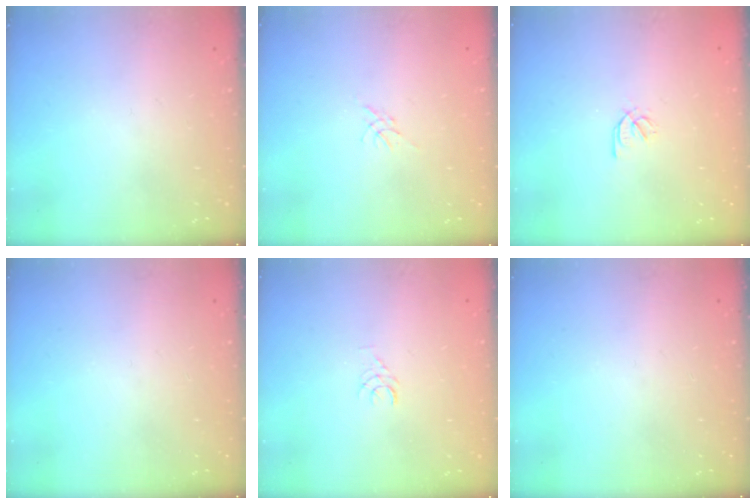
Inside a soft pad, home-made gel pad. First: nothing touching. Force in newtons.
{"total": 0.0}
{"total": 2.1, "press": 2.0, "slide": 0.7}
{"total": 0.0}
{"total": 3.5, "press": 3.5, "slide": 0.3}
{"total": 0.0}